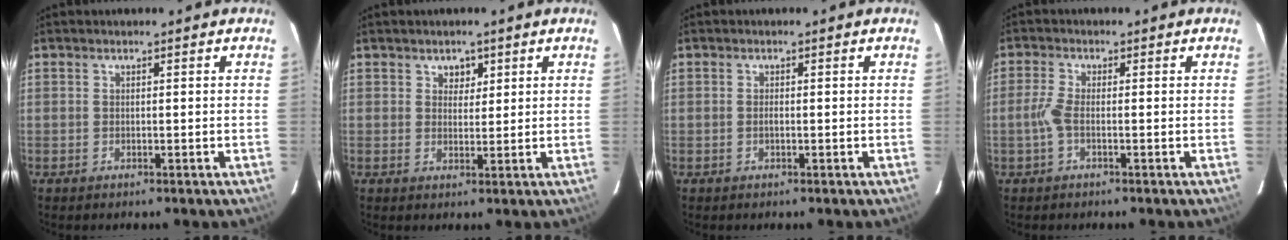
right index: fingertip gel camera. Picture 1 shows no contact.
{"total": 2.4, "force": [1.3, 2.0, 0.5], "torque": [-0.002, 0.004, 0.022]}
{"total": 1.0, "force": [-0.4, 0.5, 0.7], "torque": [-0.015, 0.002, -0.007]}
{"total": 2.8, "force": [-1.1, 0.6, 2.5], "torque": [-0.063, 0.002, -0.024]}